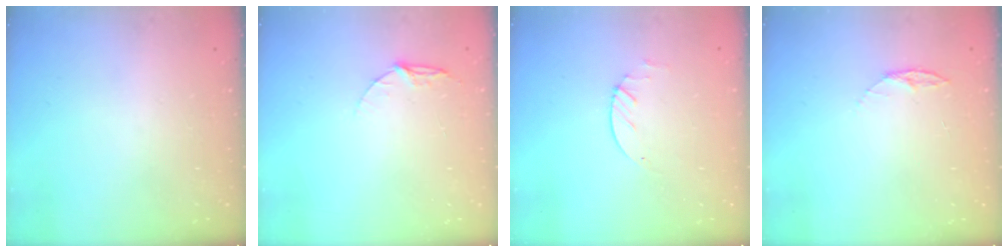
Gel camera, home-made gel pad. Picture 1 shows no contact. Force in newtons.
{"total": 5.4, "press": 5.4, "slide": 0.5}
{"total": 1.9, "press": 1.9, "slide": 0.3}
{"total": 4.4, "press": 4.4, "slide": 0.5}